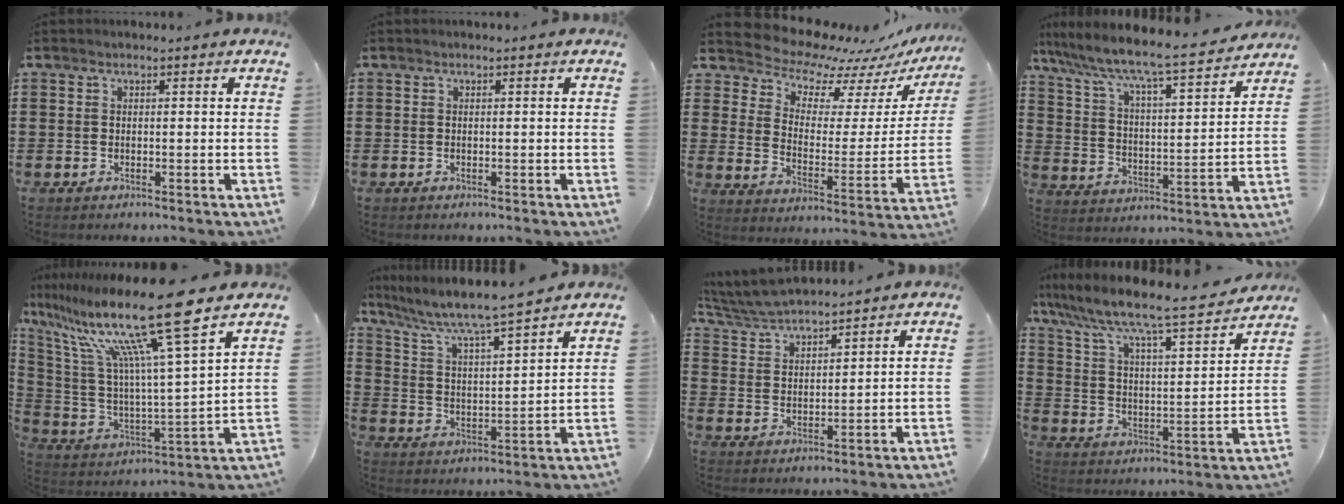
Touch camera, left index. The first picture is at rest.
{"total": 0.0}
{"total": 8.9, "force": [8.3, 2.6, 1.5], "torque": [-0.066, -0.074, 0.141]}
{"total": 6.0, "force": [5.4, 0.0, 2.6], "torque": [-0.077, -0.049, 0.079]}
{"total": 18.7, "force": [13.2, 1.2, 13.2], "torque": [-0.275, -0.080, 0.207]}
{"total": 5.8, "force": [5.1, 0.0, 2.8], "torque": [-0.078, -0.036, 0.079]}
{"total": 5.7, "force": [5.5, 0.5, 1.4], "torque": [-0.048, -0.020, 0.100]}
{"total": 7.1, "force": [6.2, 0.2, 3.4], "torque": [-0.095, -0.055, 0.094]}